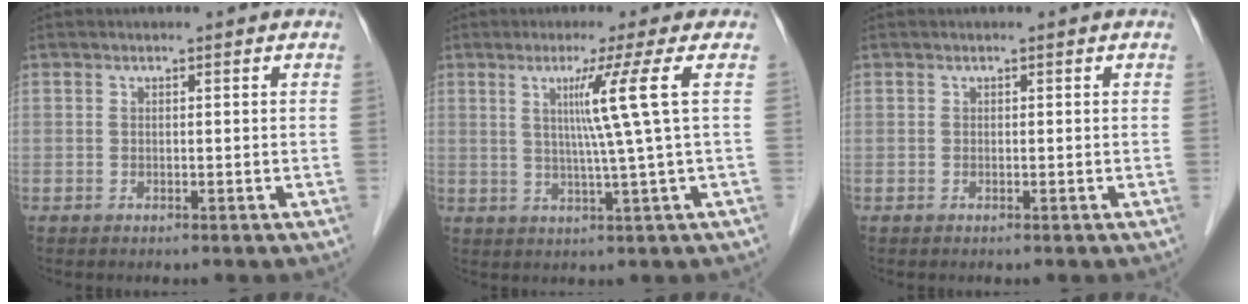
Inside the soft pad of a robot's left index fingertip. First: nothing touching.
{"total": 7.0, "force": [1.7, -2.7, 6.2], "torque": [-0.116, -0.007, 0.039]}
{"total": 0.0}